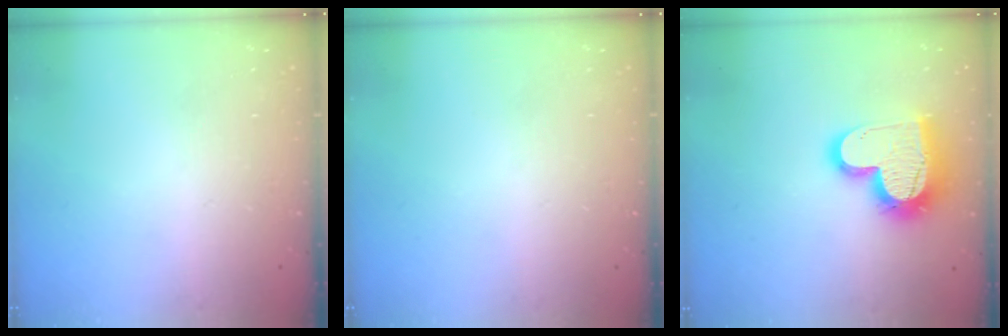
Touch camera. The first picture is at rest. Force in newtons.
{"total": 0.0}
{"total": 17.7, "press": 17.6, "slide": 1.5}